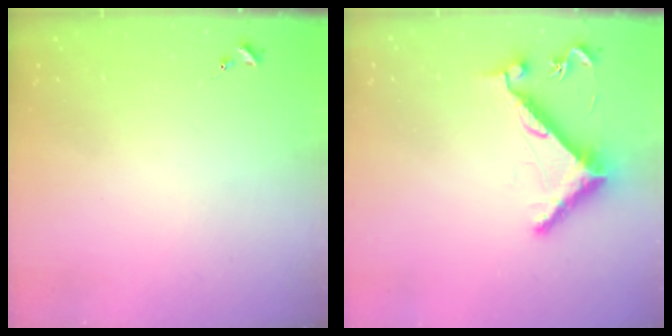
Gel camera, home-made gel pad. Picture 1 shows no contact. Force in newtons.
{"total": 8.6, "press": 8.6, "slide": 0.7}